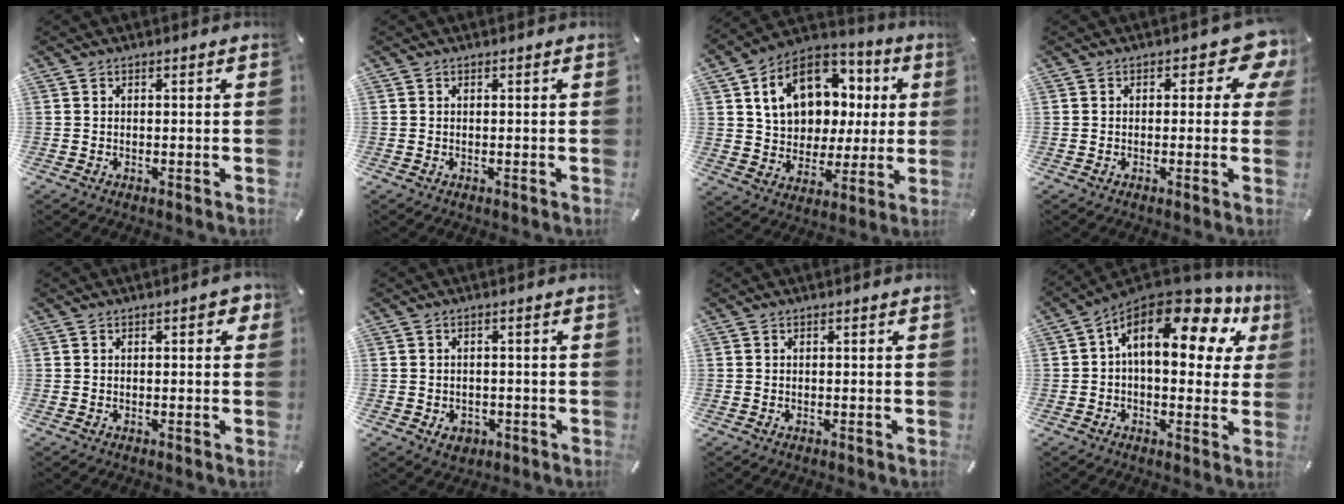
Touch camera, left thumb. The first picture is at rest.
{"total": 0.0}
{"total": 16.4, "force": [5.7, 12.6, 8.8], "torque": [-0.161, -0.018, 0.111]}
{"total": 7.3, "force": [2.3, 3.9, 5.7], "torque": [-0.064, -0.009, 0.034]}
{"total": 2.9, "force": [0.5, 1.3, 2.5], "torque": [-0.034, 0.002, 0.004]}
{"total": 3.4, "force": [-1.4, 2.8, 1.3], "torque": [-0.012, 0.003, -0.025]}
{"total": 0.0}
{"total": 19.5, "force": [7.1, 9.7, 15.3], "torque": [-0.237, -0.039, 0.112]}